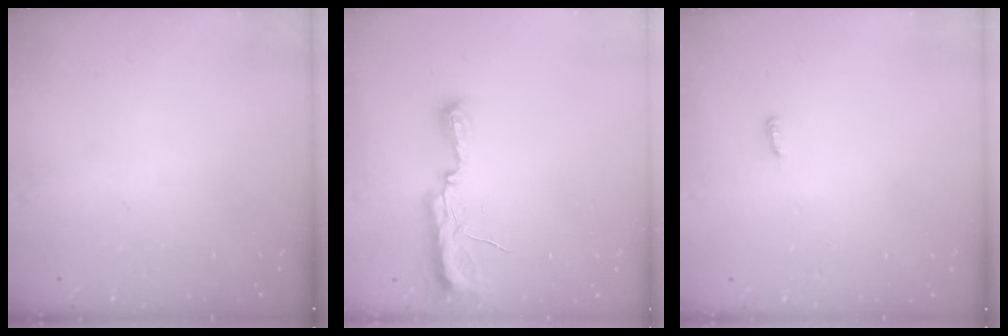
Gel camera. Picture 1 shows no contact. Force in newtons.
{"total": 7.4, "press": 7.4, "slide": 0.7}
{"total": 2.6, "press": 2.6, "slide": 0.2}